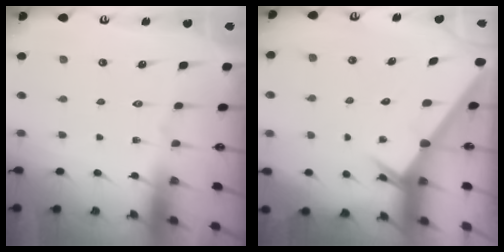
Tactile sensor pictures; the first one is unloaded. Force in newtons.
{"total": 2.5, "press": 2.5, "slide": 0.1}